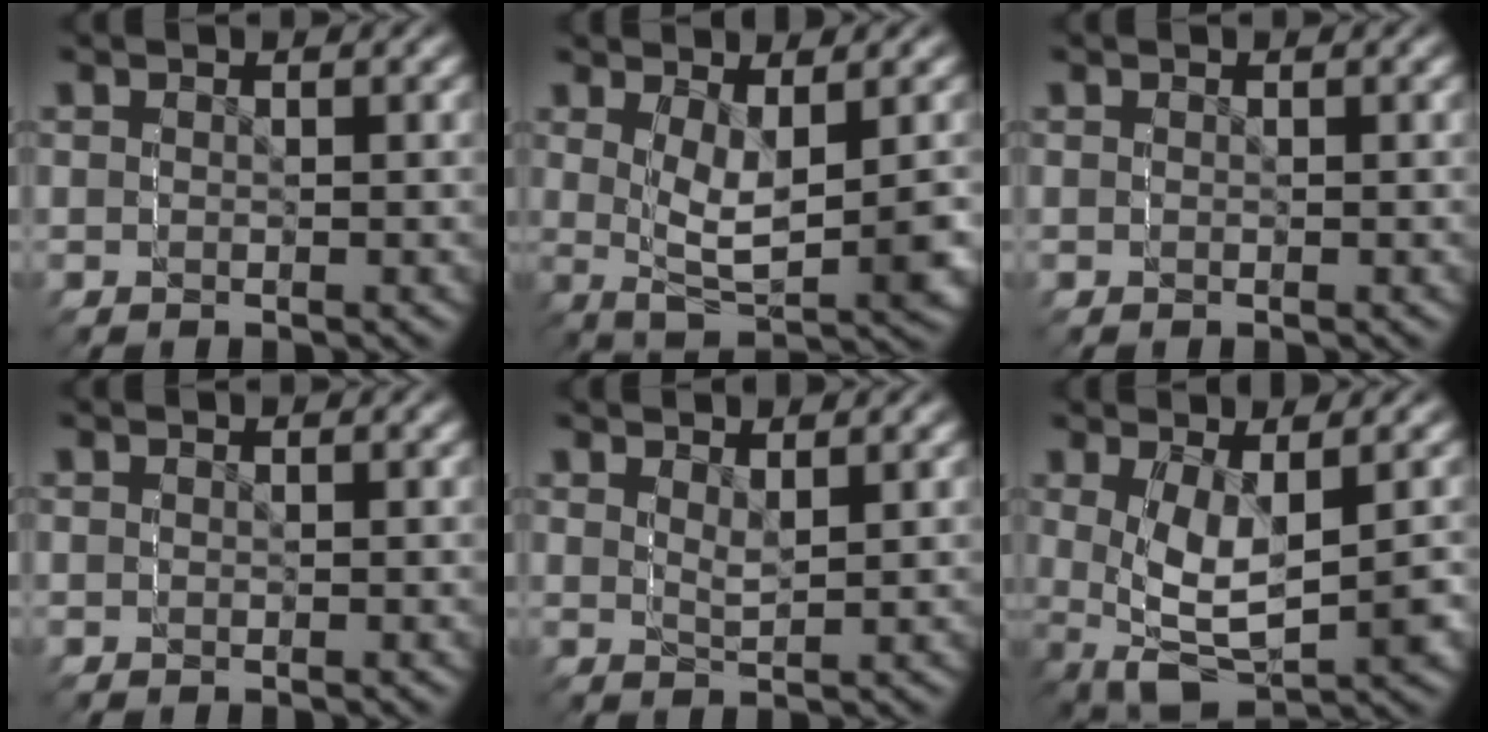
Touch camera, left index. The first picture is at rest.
{"total": 6.2, "force": [0.8, 2.9, 5.4], "torque": [-0.112, -0.008, 0.016]}
{"total": 0.0}
{"total": 0.0}
{"total": 2.0, "force": [2.0, 0.1, 0.5], "torque": [-0.016, 0.010, 0.027]}
{"total": 8.0, "force": [-1.5, 5.0, 6.0], "torque": [-0.125, -0.035, -0.001]}